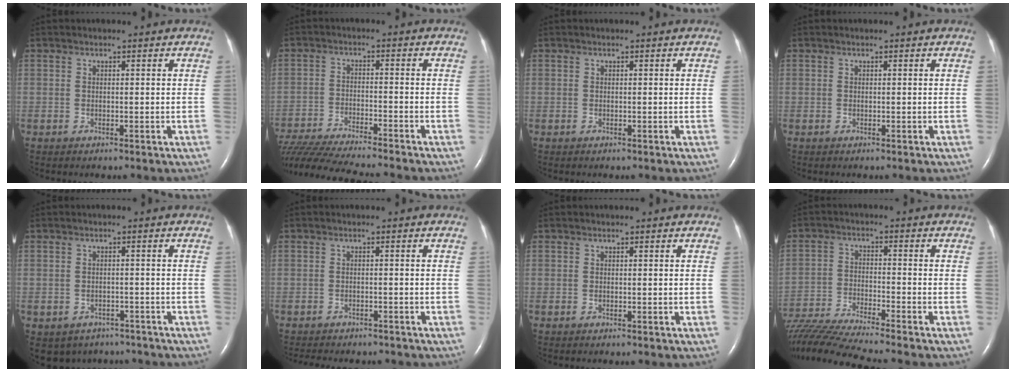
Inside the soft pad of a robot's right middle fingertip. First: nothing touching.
{"total": 16.6, "force": [-15.0, 0.1, 7.2], "torque": [-0.134, -0.033, -0.243]}
{"total": 0.0}
{"total": 0.0}
{"total": 6.6, "force": [-5.3, 3.9, 0.7], "torque": [-0.008, 0.010, -0.061]}
{"total": 8.5, "force": [-7.5, 2.8, 2.9], "torque": [-0.048, 0.000, -0.093]}
{"total": 0.0}
{"total": 13.2, "force": [-11.8, -1.6, 5.6], "torque": [-0.095, -0.026, -0.205]}